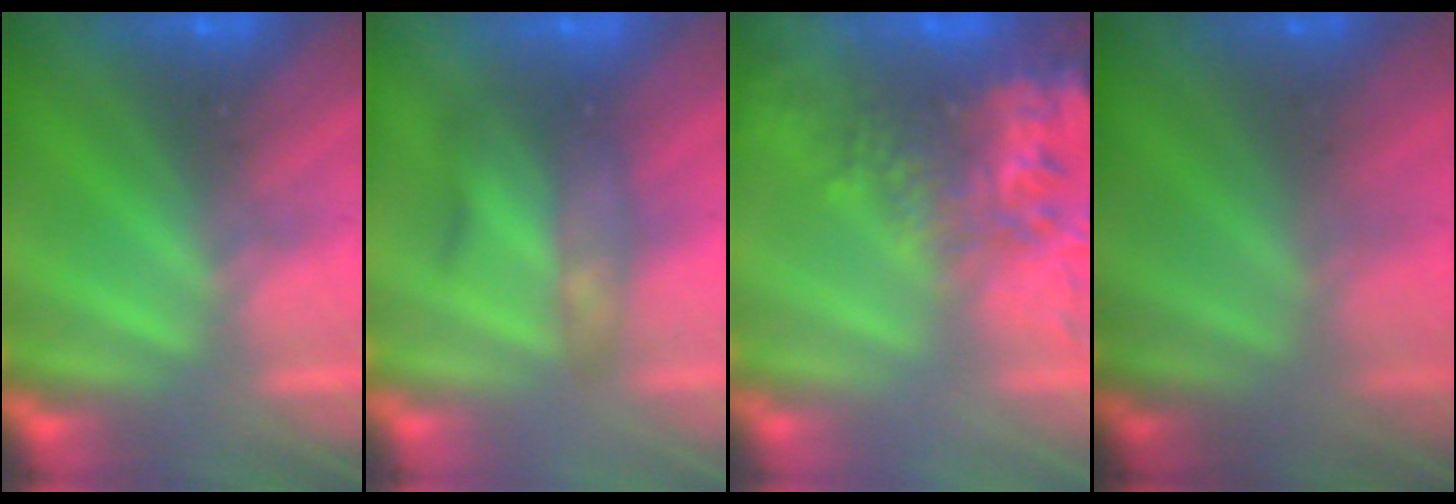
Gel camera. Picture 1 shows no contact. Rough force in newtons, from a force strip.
{"total": 2.2}
{"total": 7.3}
{"total": 1.0}